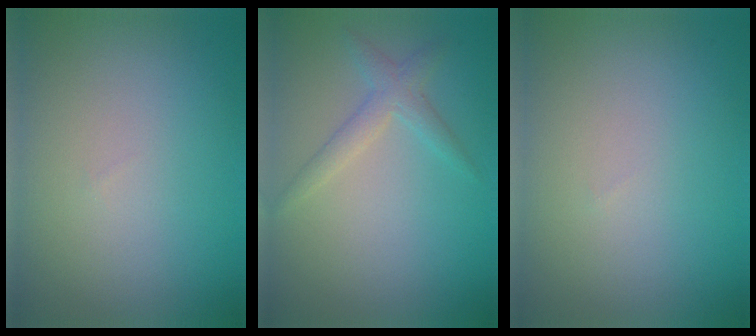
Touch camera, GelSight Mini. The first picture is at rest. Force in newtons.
{"total": 2.0, "press": 2.0, "slide": 0.1}
{"total": 0.0}